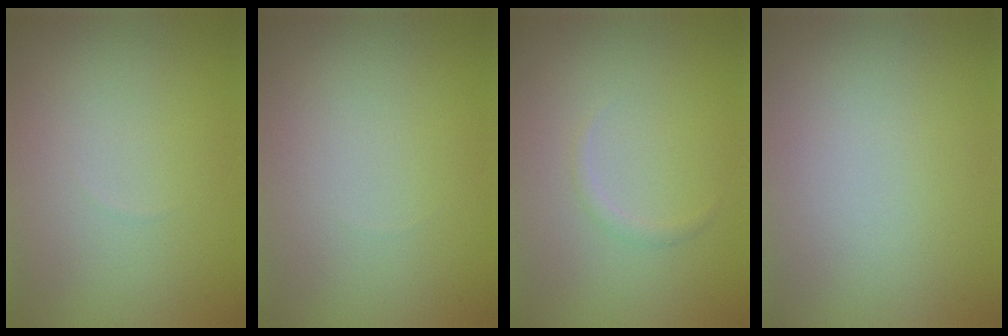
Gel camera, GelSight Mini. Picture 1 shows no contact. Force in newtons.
{"total": 0.0}
{"total": 0.7, "press": 0.7, "slide": 0.1}
{"total": 0.0}